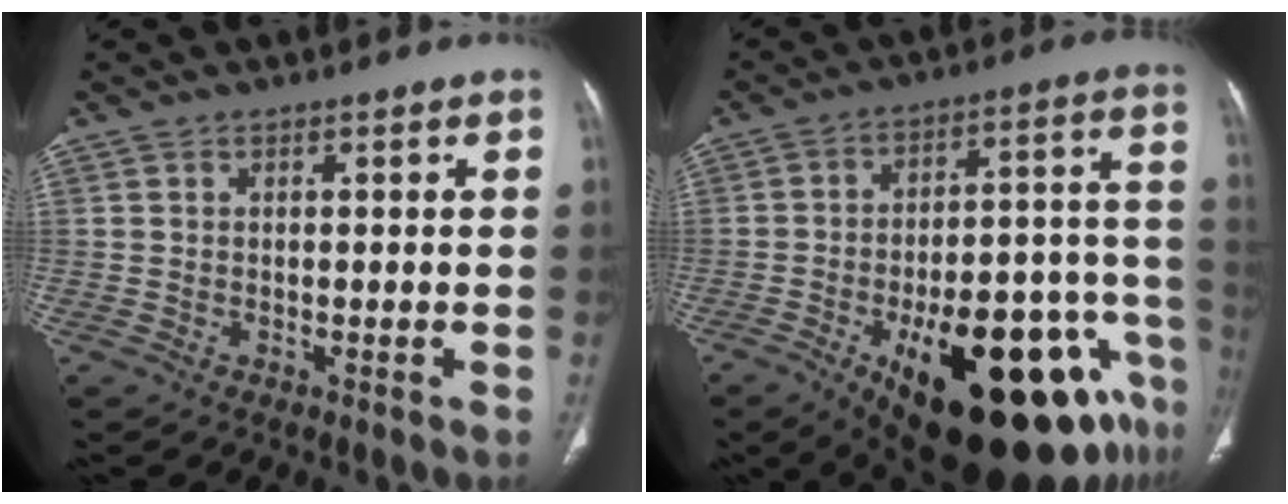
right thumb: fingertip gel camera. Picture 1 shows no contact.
{"total": 31.7, "force": [-15.8, 12.3, 24.6], "torque": [-0.256, 0.070, -0.215]}